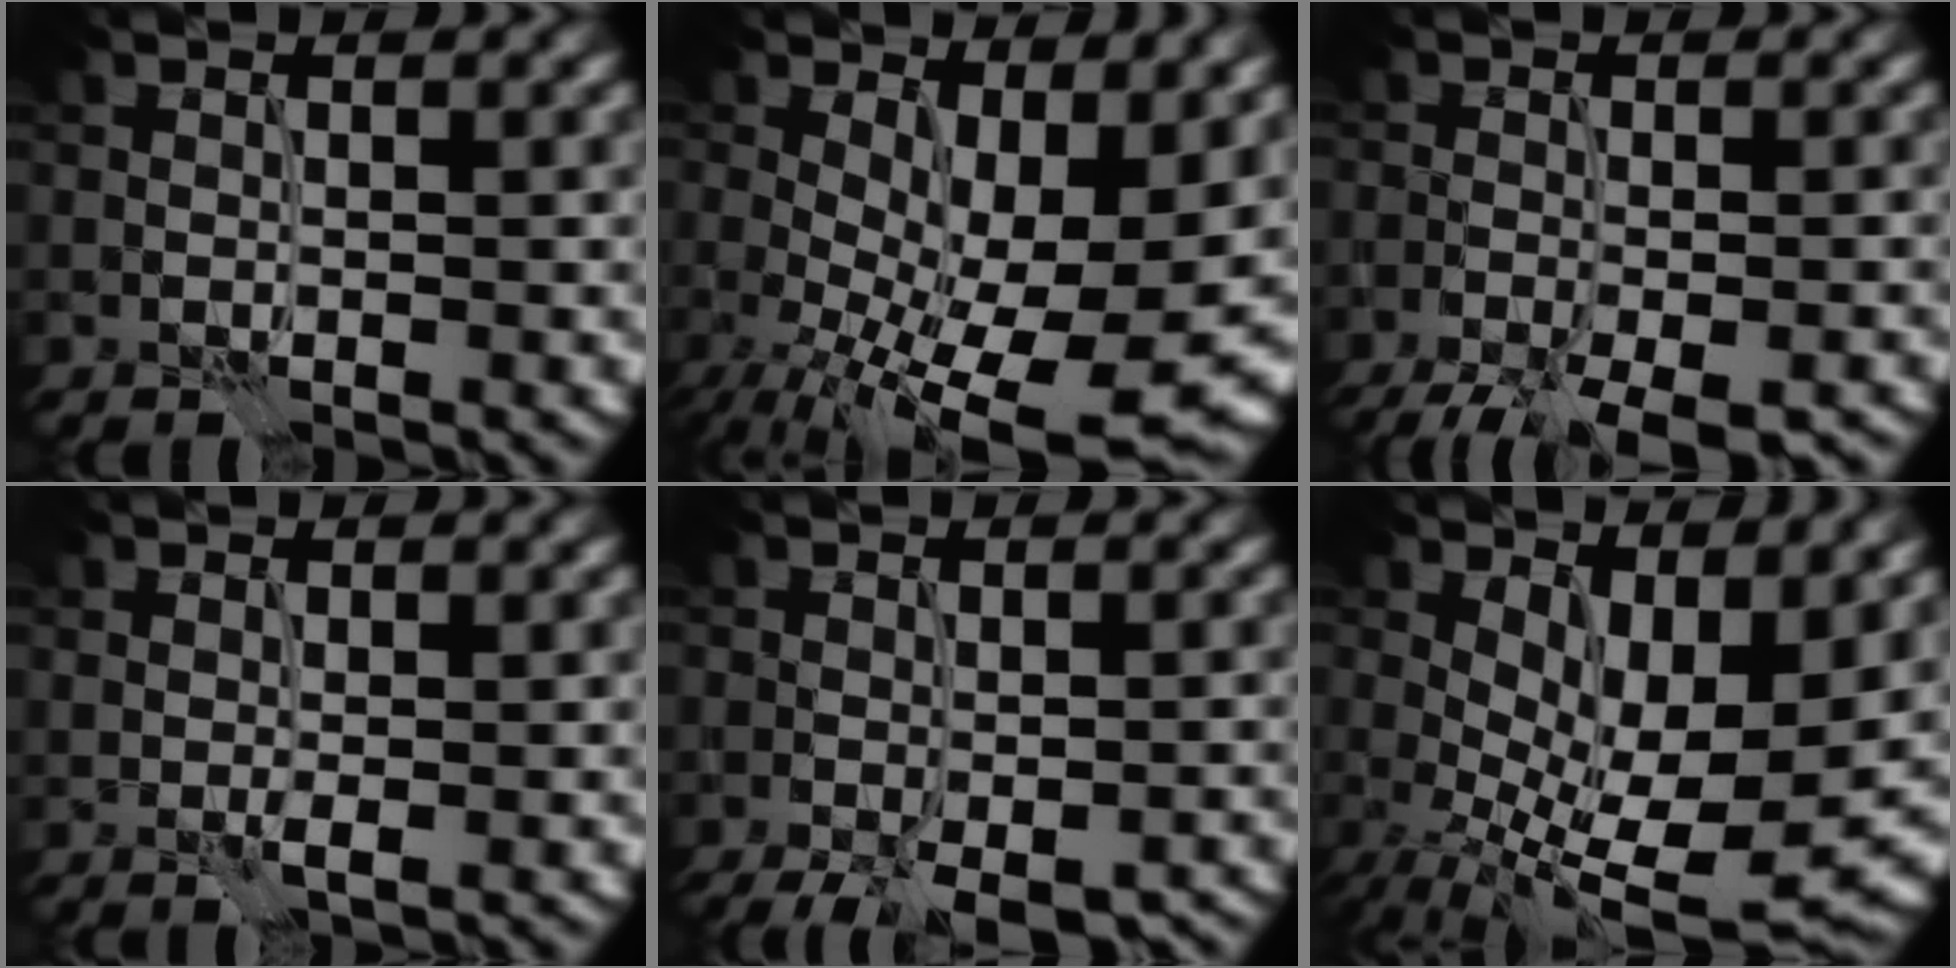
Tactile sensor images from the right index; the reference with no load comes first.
{"total": 13.3, "force": [-1.5, 5.5, 12.0], "torque": [-0.176, -0.021, -0.005]}
{"total": 8.1, "force": [-5.8, 2.8, 4.9], "torque": [-0.076, -0.035, -0.075]}
{"total": 0.7, "force": [0.0, 0.0, 0.7], "torque": [-0.013, -0.002, 0.002]}
{"total": 6.7, "force": [-4.1, 2.4, 4.7], "torque": [-0.069, -0.020, -0.055]}
{"total": 11.3, "force": [0.1, 4.9, 10.2], "torque": [-0.164, -0.018, 0.016]}